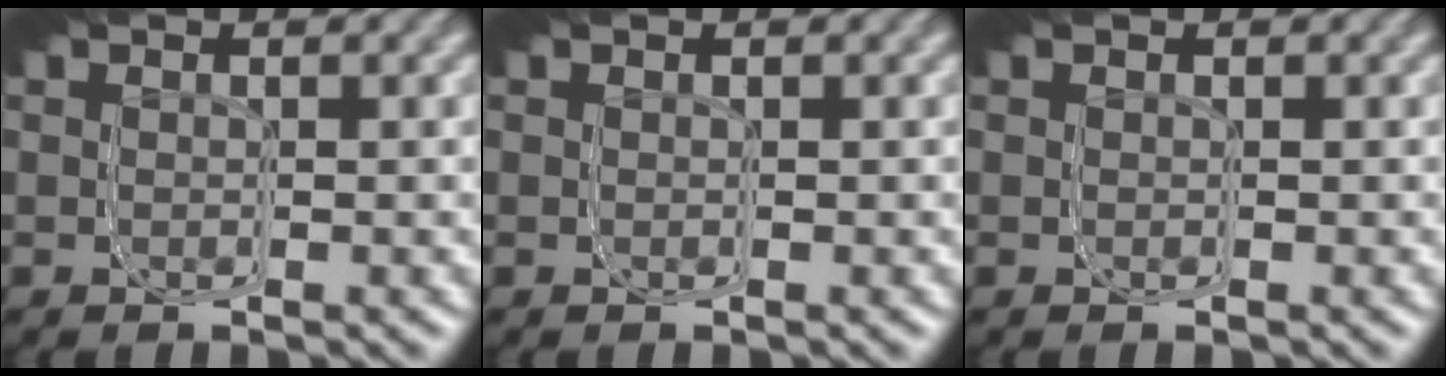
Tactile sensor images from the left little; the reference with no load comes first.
{"total": 0.0}
{"total": 0.0}